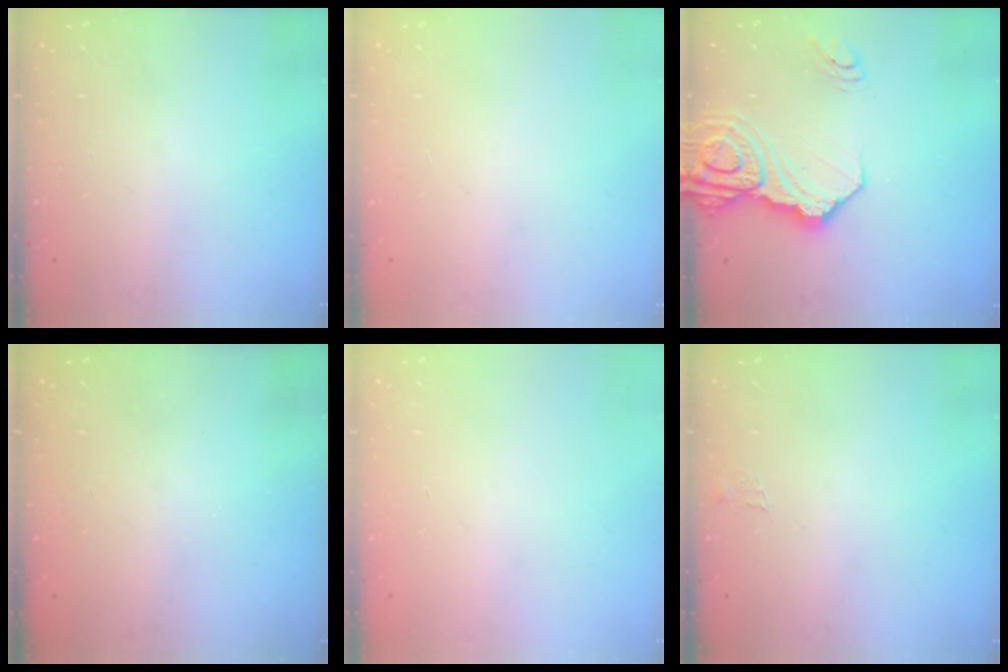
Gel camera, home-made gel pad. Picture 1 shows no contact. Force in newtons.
{"total": 0.0}
{"total": 17.6, "press": 17.5, "slide": 2.0}
{"total": 0.0}
{"total": 0.0}
{"total": 3.6, "press": 3.6, "slide": 0.3}